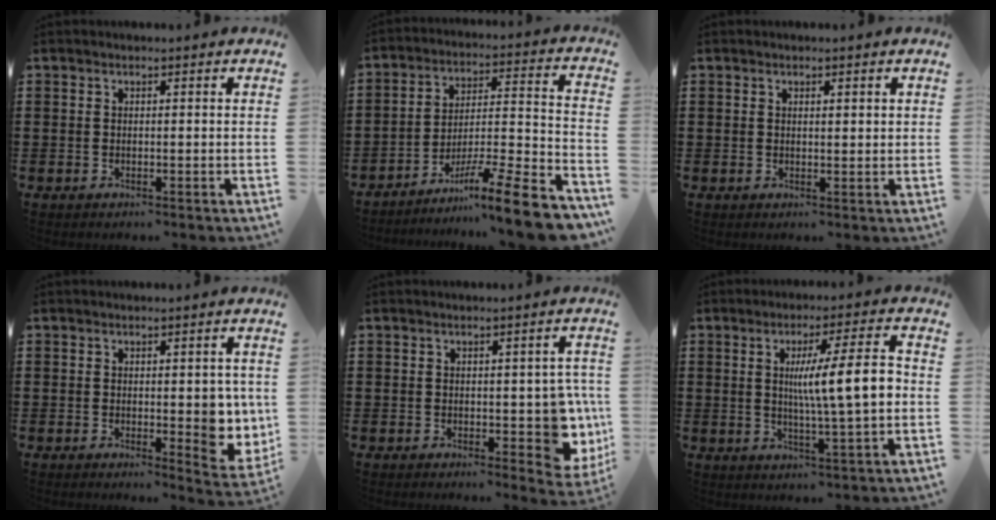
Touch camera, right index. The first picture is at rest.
{"total": 11.1, "force": [-8.6, 0.3, 7.0], "torque": [-0.099, 0.014, -0.165]}
{"total": 0.8, "force": [0.4, 0.3, 0.7], "torque": [-0.014, 0.002, 0.007]}
{"total": 4.6, "force": [0.3, 2.1, 4.1], "torque": [-0.051, -0.001, 0.002]}
{"total": 6.2, "force": [-0.4, 3.4, 5.2], "torque": [-0.049, -0.005, -0.009]}
{"total": 10.6, "force": [0.7, 1.2, 10.5], "torque": [-0.171, -0.004, 0.003]}